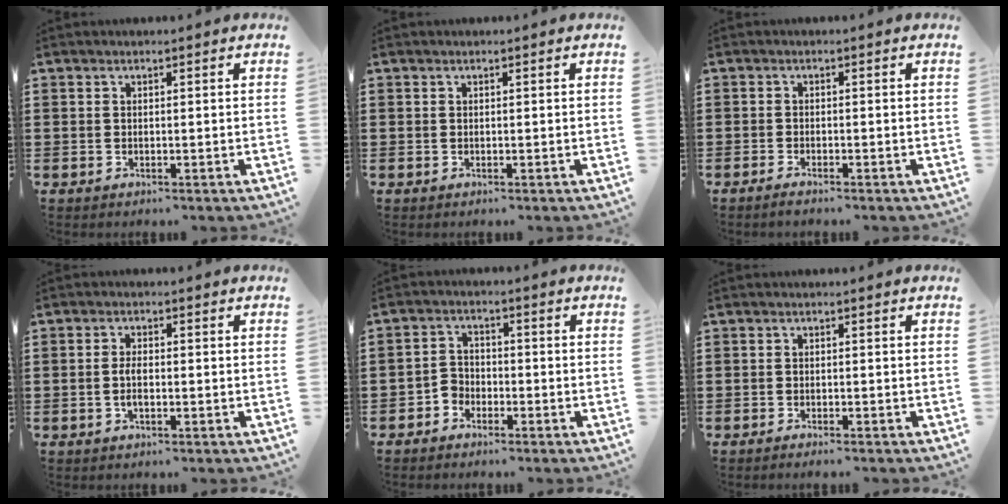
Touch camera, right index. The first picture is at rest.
{"total": 0.0}
{"total": 1.1, "force": [-1.0, -0.1, 0.4], "torque": [-0.009, -0.004, -0.018]}
{"total": 2.4, "force": [-0.4, 0.7, 2.3], "torque": [-0.059, -0.008, -0.012]}
{"total": 2.7, "force": [-2.0, 1.8, 0.4], "torque": [-0.015, 0.008, -0.044]}
{"total": 0.8, "force": [-0.8, -0.1, 0.2], "torque": [-0.006, -0.001, -0.016]}